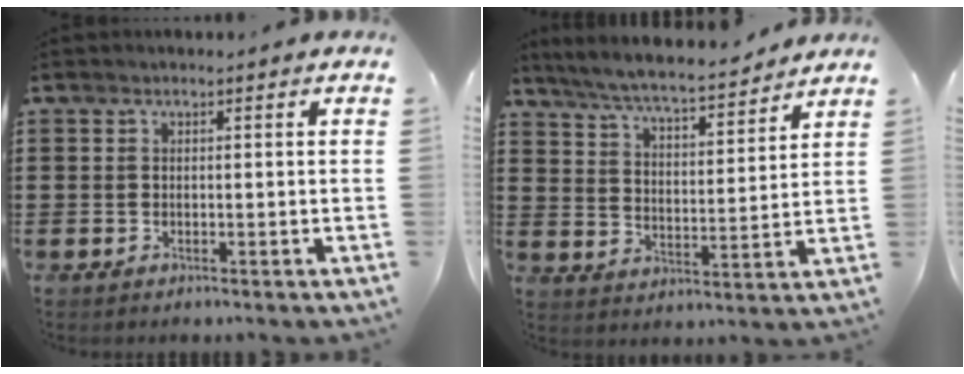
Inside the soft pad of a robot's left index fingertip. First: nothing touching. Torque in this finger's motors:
{"motor_torque": [0.36, -0.52, 0.73, 0.18]}